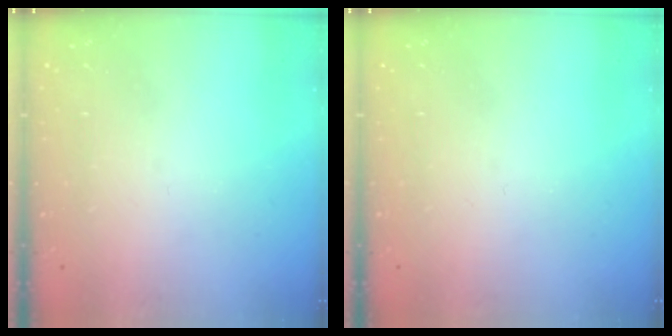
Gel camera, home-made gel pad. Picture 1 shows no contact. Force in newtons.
{"total": 0.0}